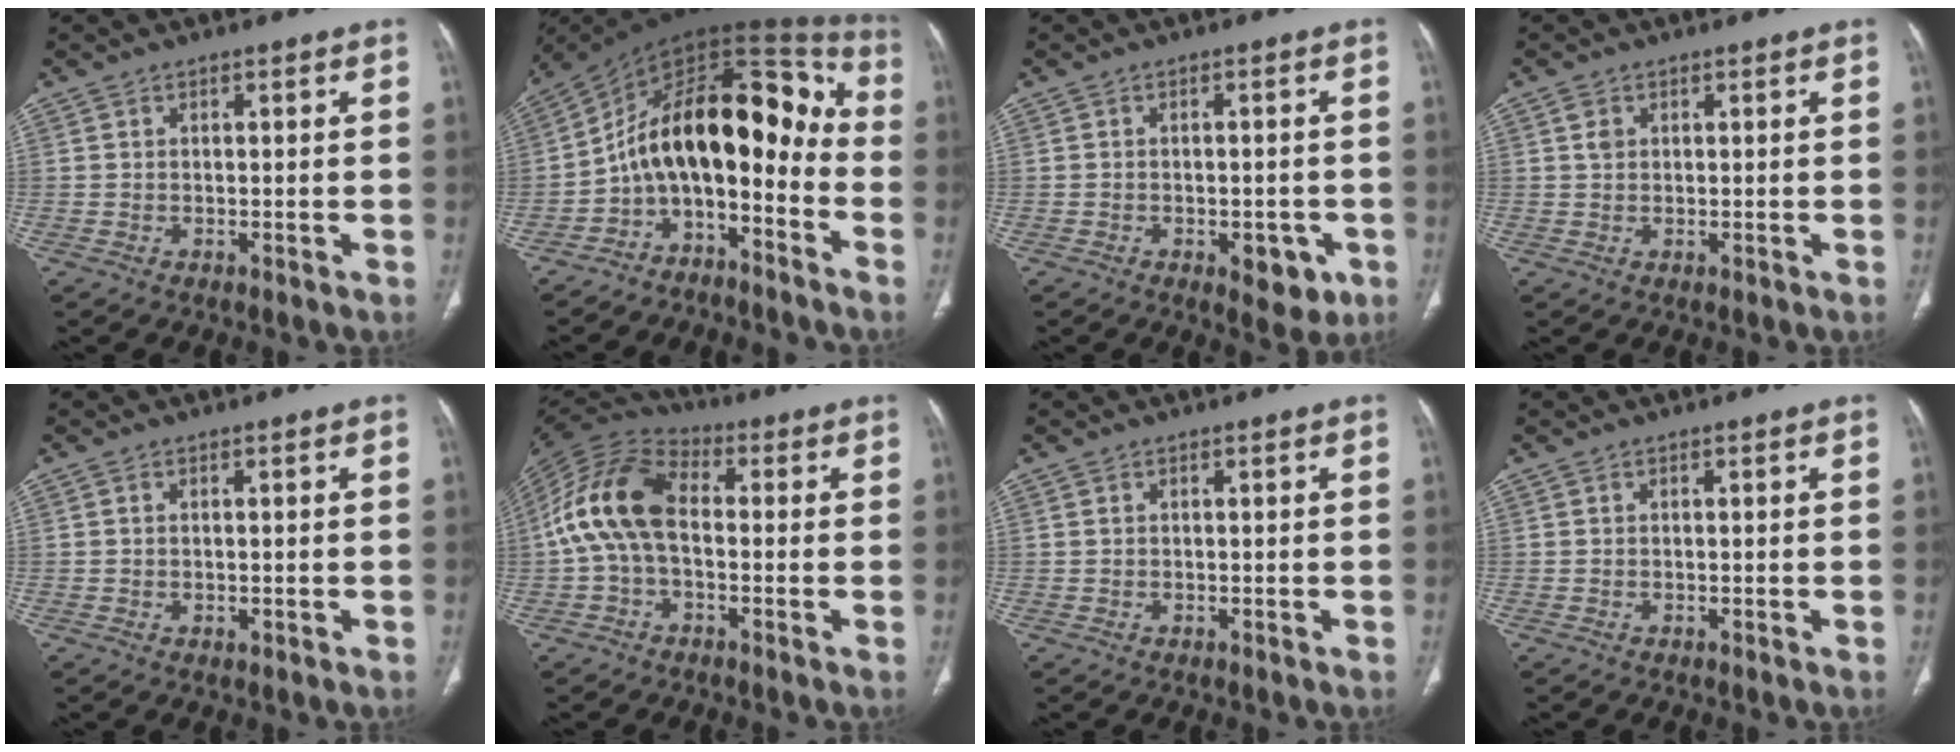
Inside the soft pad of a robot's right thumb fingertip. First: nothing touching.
{"total": 17.3, "force": [-5.4, 9.2, 13.6], "torque": [-0.176, 0.132, -0.099]}
{"total": 6.2, "force": [-2.5, 3.2, 4.7], "torque": [-0.040, 0.008, -0.022]}
{"total": 1.7, "force": [0.6, 1.3, 1.0], "torque": [-0.016, 0.000, 0.014]}
{"total": 0.9, "force": [-0.1, 0.5, 0.7], "torque": [-0.015, -0.004, 0.001]}
{"total": 13.4, "force": [-0.2, 8.2, 10.6], "torque": [-0.208, 0.035, -0.016]}
{"total": 0.0}
{"total": 0.0}